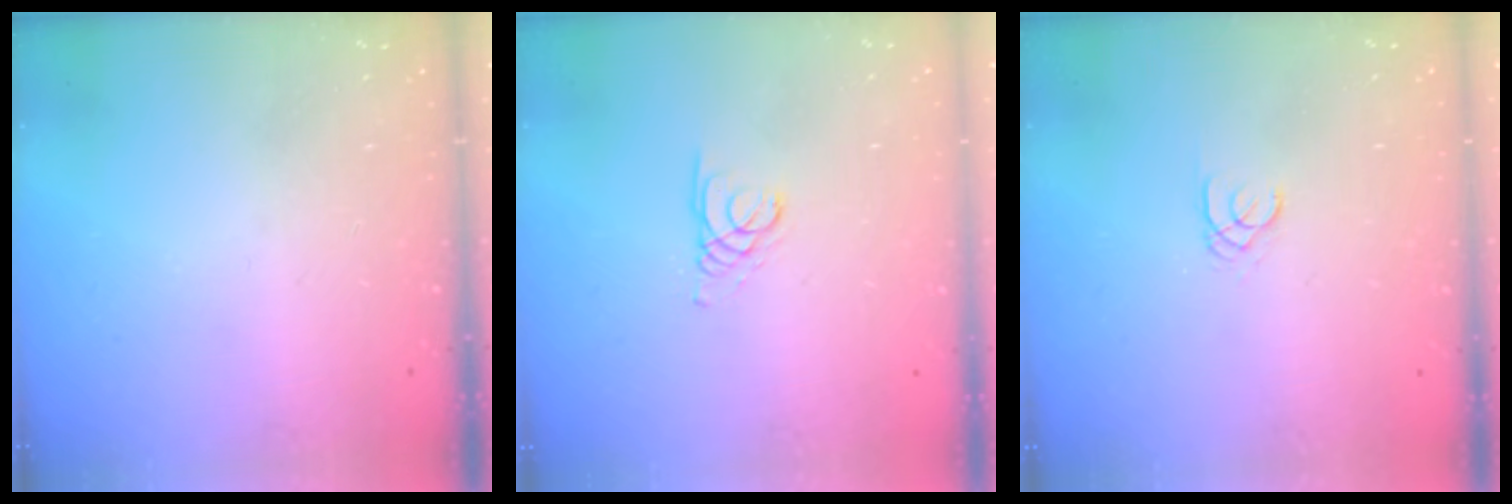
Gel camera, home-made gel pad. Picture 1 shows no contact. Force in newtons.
{"total": 1.4, "press": 1.3, "slide": 0.1}
{"total": 1.8, "press": 1.7, "slide": 0.2}